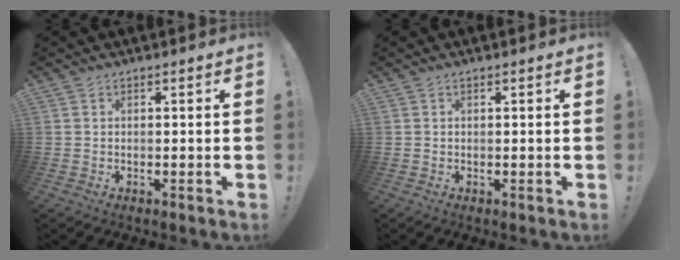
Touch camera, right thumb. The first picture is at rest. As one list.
[{"total": 0.0}]